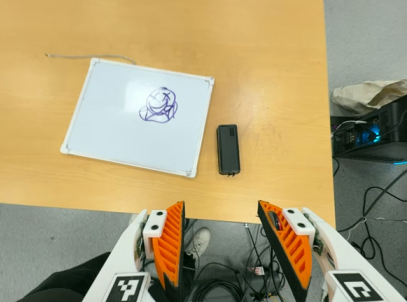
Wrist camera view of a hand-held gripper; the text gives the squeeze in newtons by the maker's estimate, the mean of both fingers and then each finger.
{"total": 0.0}